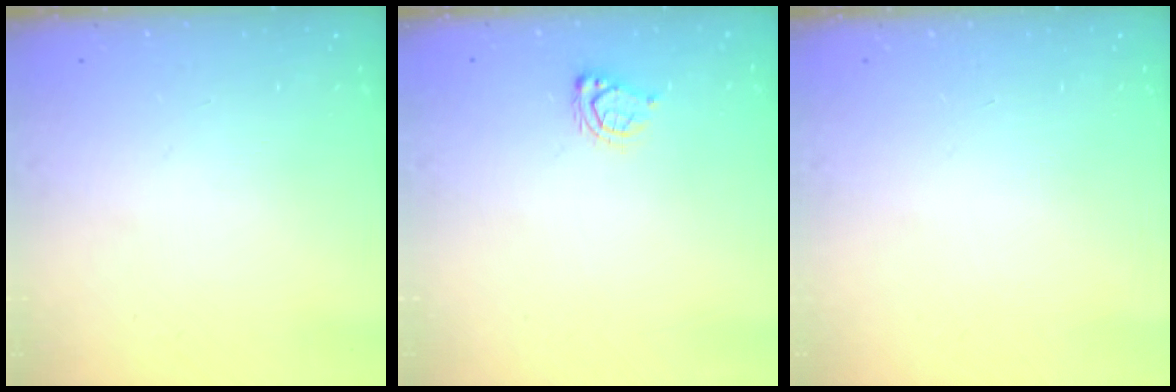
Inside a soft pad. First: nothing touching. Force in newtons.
{"total": 5.0, "press": 4.9, "slide": 0.5}
{"total": 0.0}